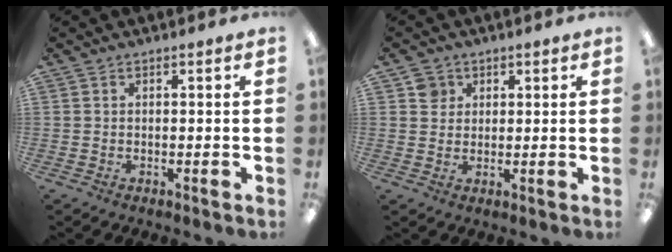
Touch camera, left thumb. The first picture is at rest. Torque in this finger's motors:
{"motor_torque": [0.15, 0.12, 0.10, -0.02, 0.00]}